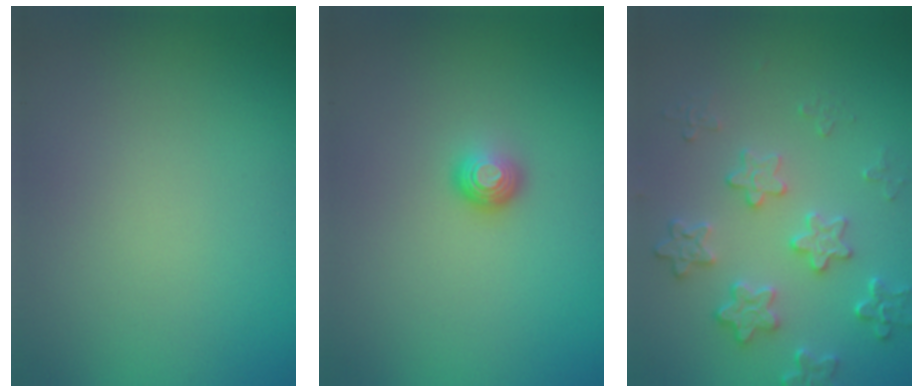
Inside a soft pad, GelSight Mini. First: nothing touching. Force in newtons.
{"total": 1.5, "press": 1.0, "slide": 1.1}
{"total": 4.0, "press": 3.5, "slide": 2.1}